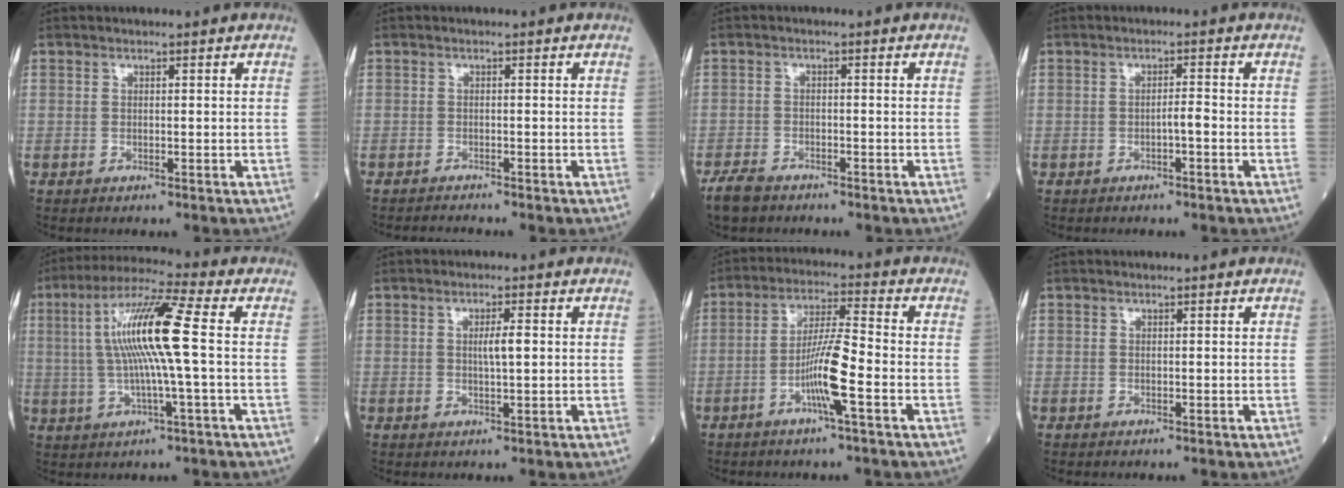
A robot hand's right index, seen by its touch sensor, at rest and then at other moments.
{"total": 1.5, "force": [-1.4, -0.4, -0.1], "torque": [-0.002, -0.007, -0.025]}
{"total": 4.0, "force": [-3.4, 1.6, 1.4], "torque": [-0.031, -0.004, -0.062]}
{"total": 1.6, "force": [-0.7, 0.1, 1.4], "torque": [-0.020, 0.002, -0.014]}
{"total": 12.7, "force": [1.0, -0.1, 12.6], "torque": [-0.243, 0.017, 0.013]}
{"total": 2.9, "force": [0.3, 0.4, 2.8], "torque": [-0.051, 0.000, 0.005]}
{"total": 8.1, "force": [-3.0, -0.2, 7.6], "torque": [-0.145, 0.002, -0.059]}
{"total": 0.0}